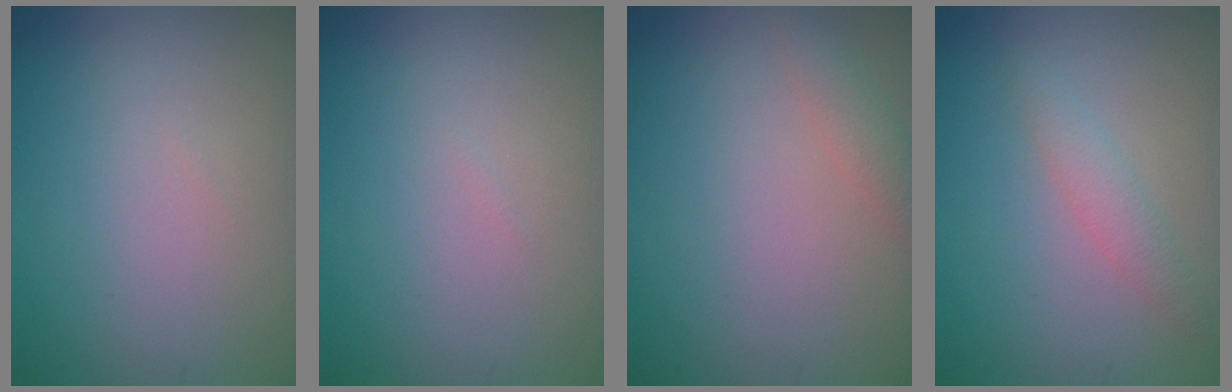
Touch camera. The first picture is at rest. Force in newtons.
{"total": 0.0}
{"total": 1.6, "press": 1.6, "slide": 0.2}
{"total": 1.6, "press": 1.6, "slide": 0.1}